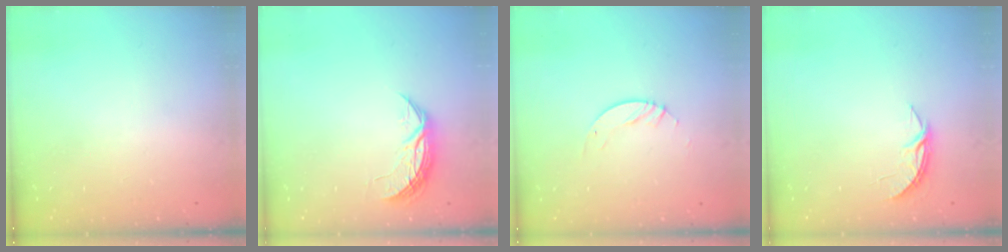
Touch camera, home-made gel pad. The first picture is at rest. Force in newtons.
{"total": 7.1, "press": 7.1, "slide": 0.4}
{"total": 4.2, "press": 4.1, "slide": 0.4}
{"total": 4.2, "press": 4.2, "slide": 0.3}